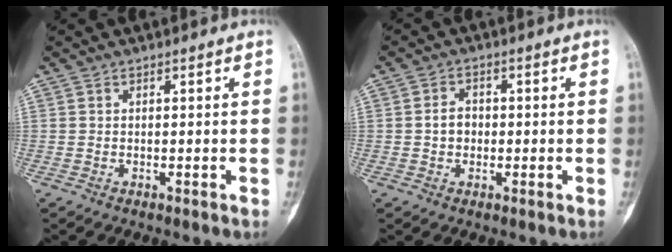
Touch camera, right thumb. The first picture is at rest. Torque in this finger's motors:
{"motor_torque": [0.08, 0.00, 0.11, -0.28, 0.10]}